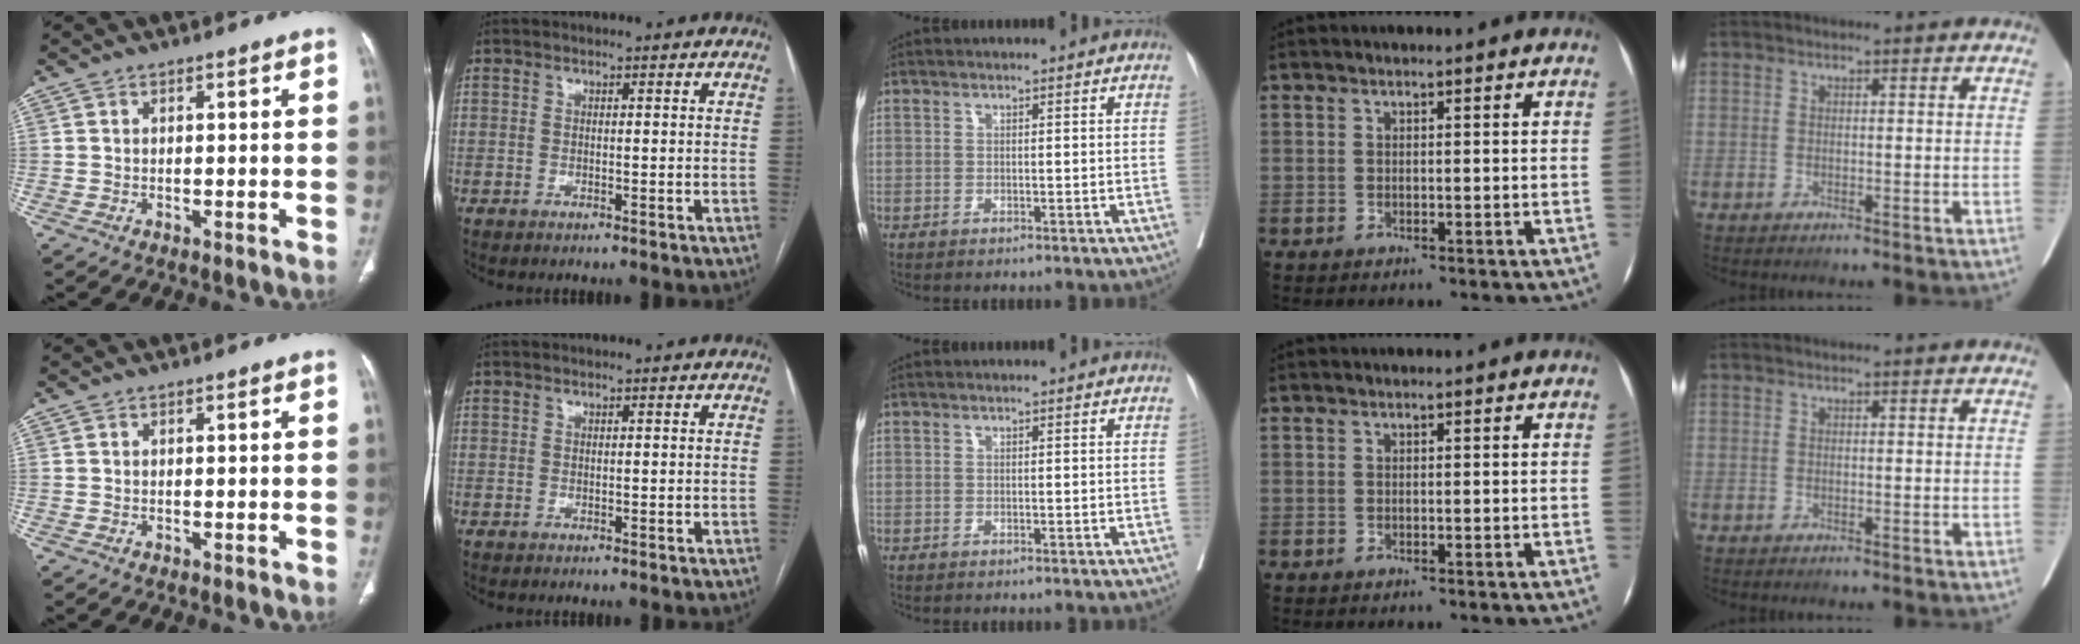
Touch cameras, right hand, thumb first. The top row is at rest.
{}